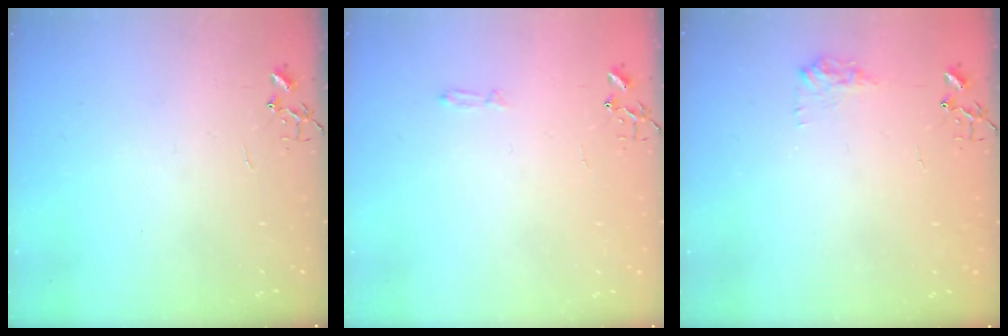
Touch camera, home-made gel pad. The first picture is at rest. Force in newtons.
{"total": 2.8, "press": 2.8, "slide": 0.4}
{"total": 7.8, "press": 7.8, "slide": 0.4}